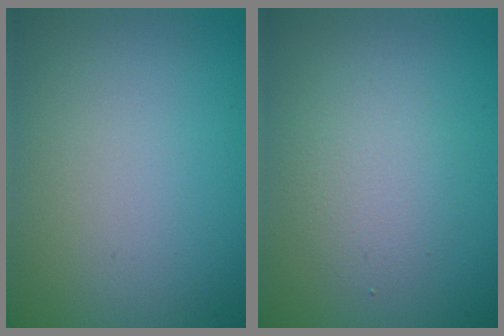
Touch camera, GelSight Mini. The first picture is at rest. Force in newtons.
{"total": 2.2, "press": 2.2, "slide": 0.0}